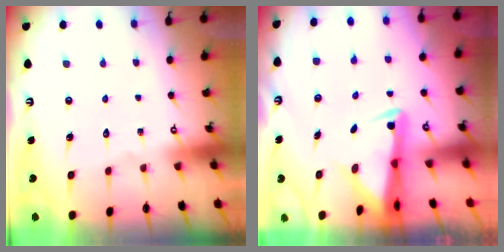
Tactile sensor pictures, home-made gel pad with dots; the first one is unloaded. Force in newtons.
{"total": 3.2, "press": 3.1, "slide": 0.6}